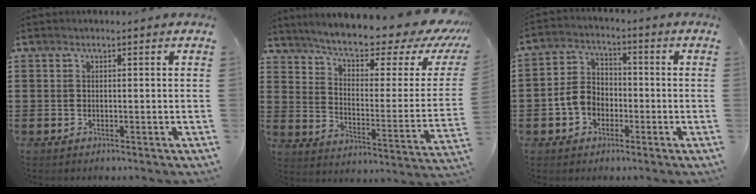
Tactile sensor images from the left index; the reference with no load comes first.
{"total": 8.5, "force": [7.1, 1.3, 4.5], "torque": [-0.094, -0.055, 0.114]}
{"total": 5.6, "force": [-2.1, 4.4, 2.8], "torque": [-0.079, 0.009, -0.046]}